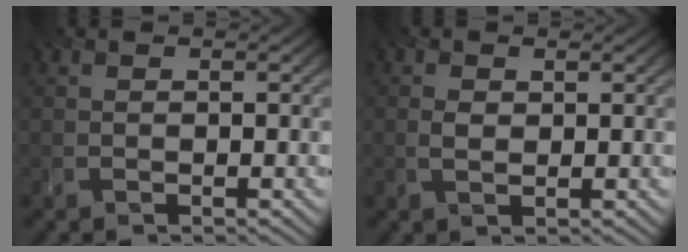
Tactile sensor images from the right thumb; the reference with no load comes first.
{"total": 1.2, "force": [0.3, 0.8, 0.8], "torque": [-0.021, 0.000, 0.006]}